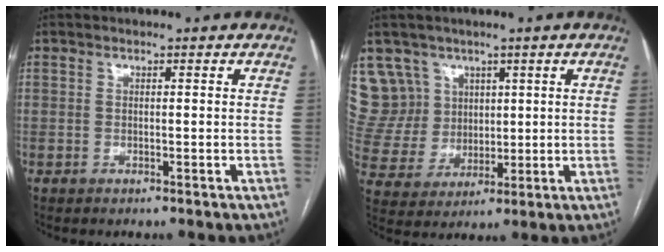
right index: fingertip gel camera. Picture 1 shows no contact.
{"total": 9.7, "force": [5.3, 8.1, 0.4], "torque": [-0.020, 0.040, 0.122]}